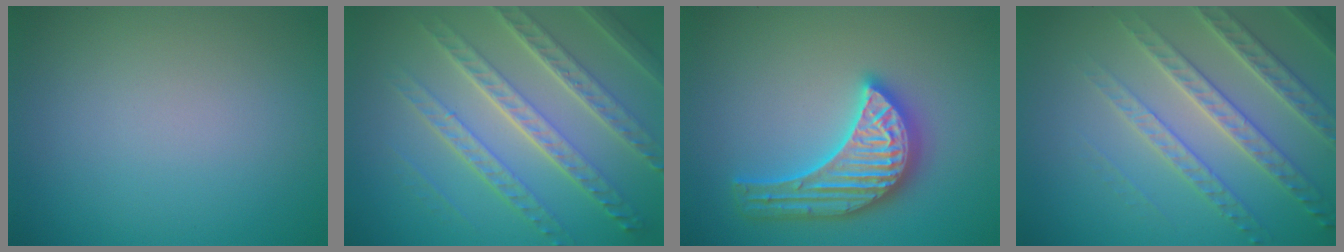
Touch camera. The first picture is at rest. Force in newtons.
{"total": 7.6, "press": 5.4, "slide": 5.3}
{"total": 5.6, "press": 5.6, "slide": 0.6}
{"total": 4.5, "press": 4.4, "slide": 1.1}